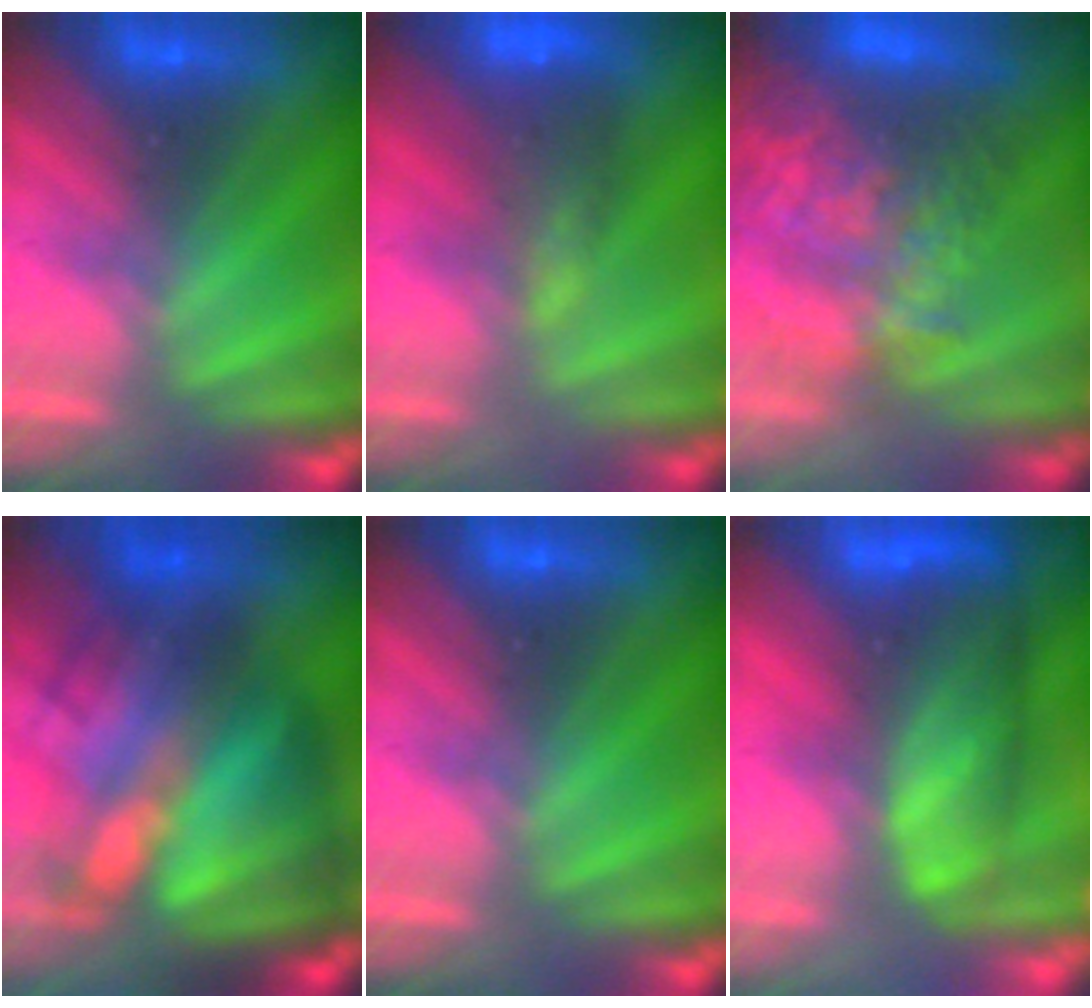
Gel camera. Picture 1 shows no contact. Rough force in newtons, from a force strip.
{"total": 6.4}
{"total": 9.9}
{"total": 7.1}
{"total": 0.0}
{"total": 8.1}